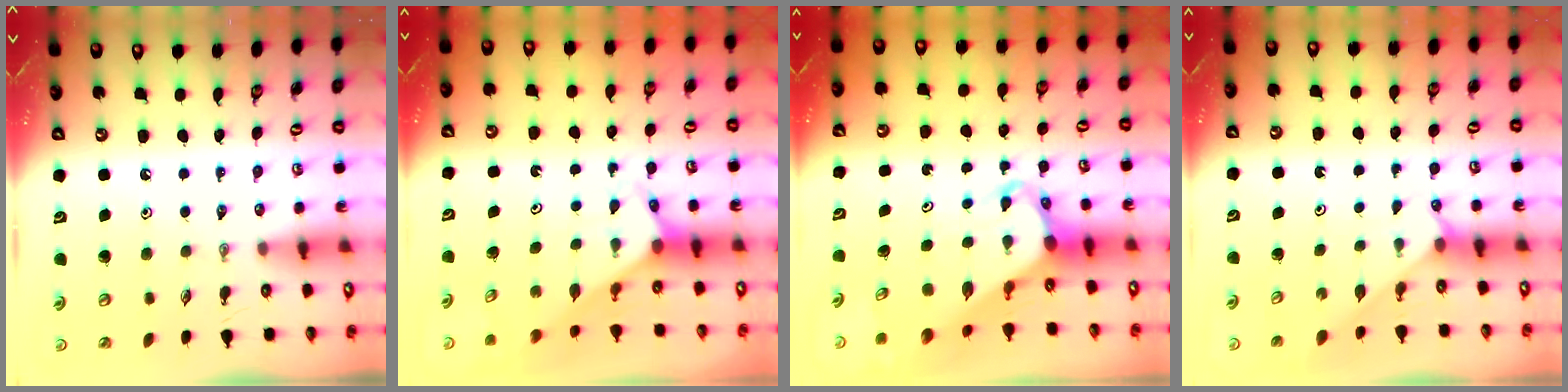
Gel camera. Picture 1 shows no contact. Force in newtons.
{"total": 2.9, "press": 2.9, "slide": 0.2}
{"total": 5.0, "press": 4.9, "slide": 0.4}
{"total": 2.9, "press": 2.8, "slide": 0.3}